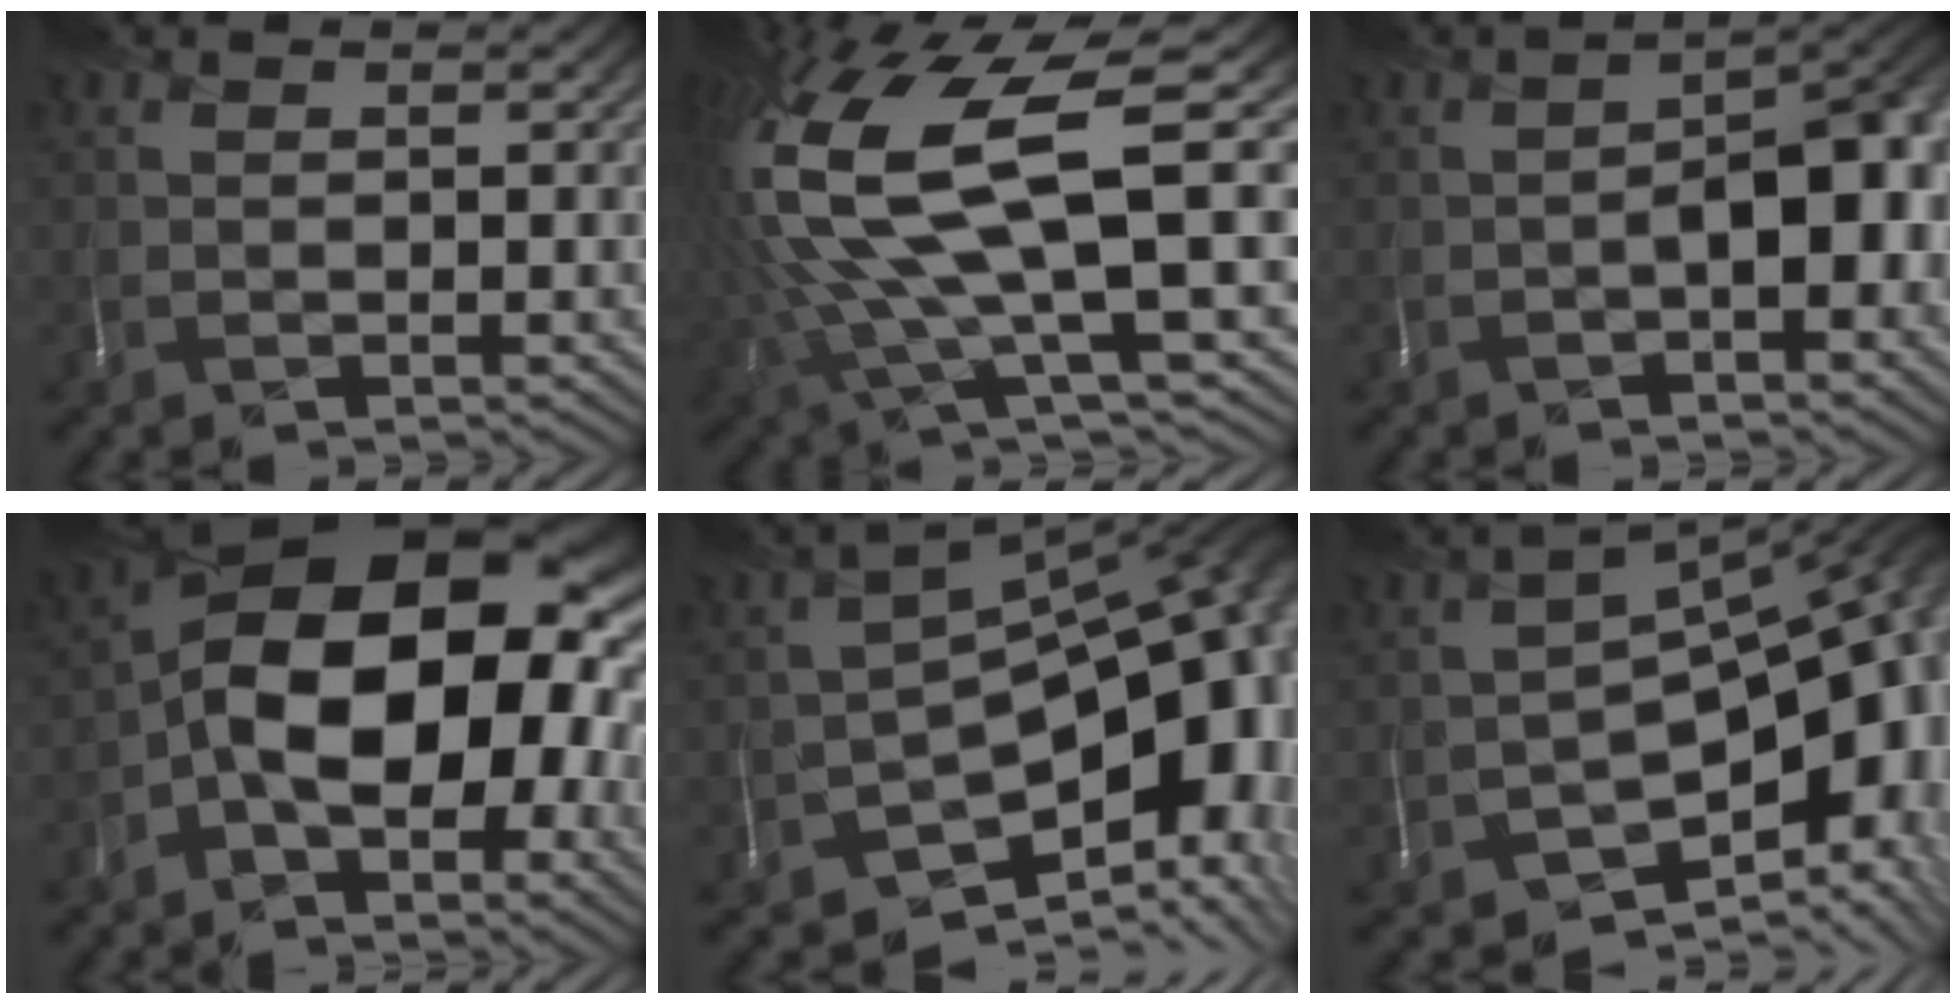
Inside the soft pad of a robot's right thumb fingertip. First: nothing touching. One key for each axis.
{"total": 16.0, "fx": 0.8, "fy": 4.7, "fz": 15.2, "tx": -0.337, "ty": -0.019, "tz": 0.031}
{"total": 6.7, "fx": -1.6, "fy": 2.3, "fz": 6.1, "tx": -0.085, "ty": 0.003, "tz": -0.020}
{"total": 15.6, "fx": -2.0, "fy": 8.8, "fz": 12.7, "tx": -0.201, "ty": 0.014, "tz": -0.040}
{"total": 13.9, "fx": -6.1, "fy": 8.1, "fz": 9.5, "tx": -0.131, "ty": -0.027, "tz": -0.086}
{"total": 12.5, "fx": -5.4, "fy": 7.0, "fz": 8.8, "tx": -0.112, "ty": -0.030, "tz": -0.075}